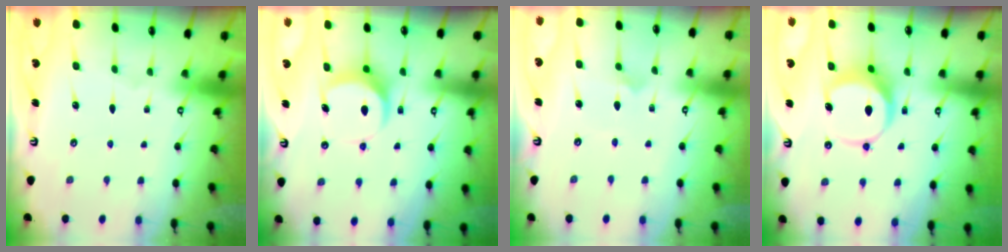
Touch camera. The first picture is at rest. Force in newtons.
{"total": 8.1, "press": 8.0, "slide": 0.9}
{"total": 4.9, "press": 4.9, "slide": 0.4}
{"total": 8.4, "press": 8.3, "slide": 1.2}